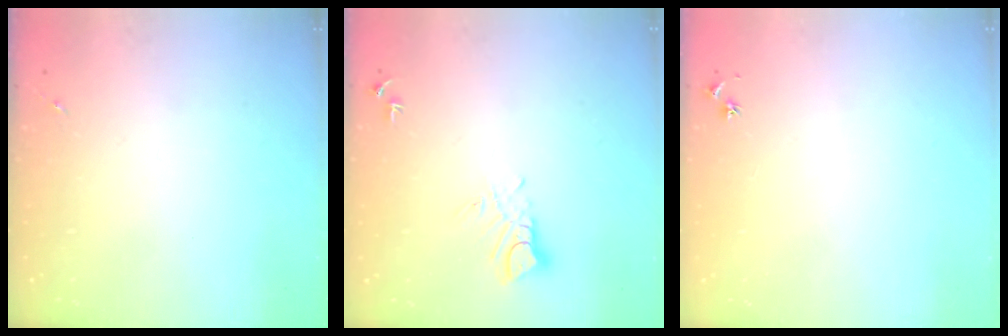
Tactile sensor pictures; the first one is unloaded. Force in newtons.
{"total": 5.3, "press": 5.3, "slide": 0.3}
{"total": 3.0, "press": 2.9, "slide": 0.4}